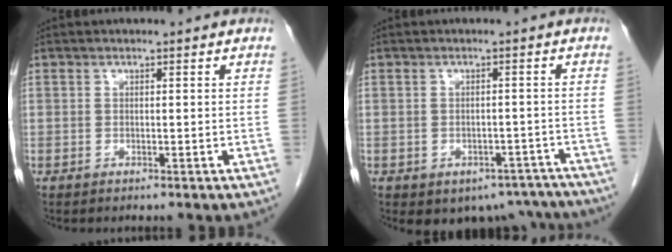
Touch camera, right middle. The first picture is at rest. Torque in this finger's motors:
{"motor_torque": [0.87, -0.85, 0.08, 0.05]}